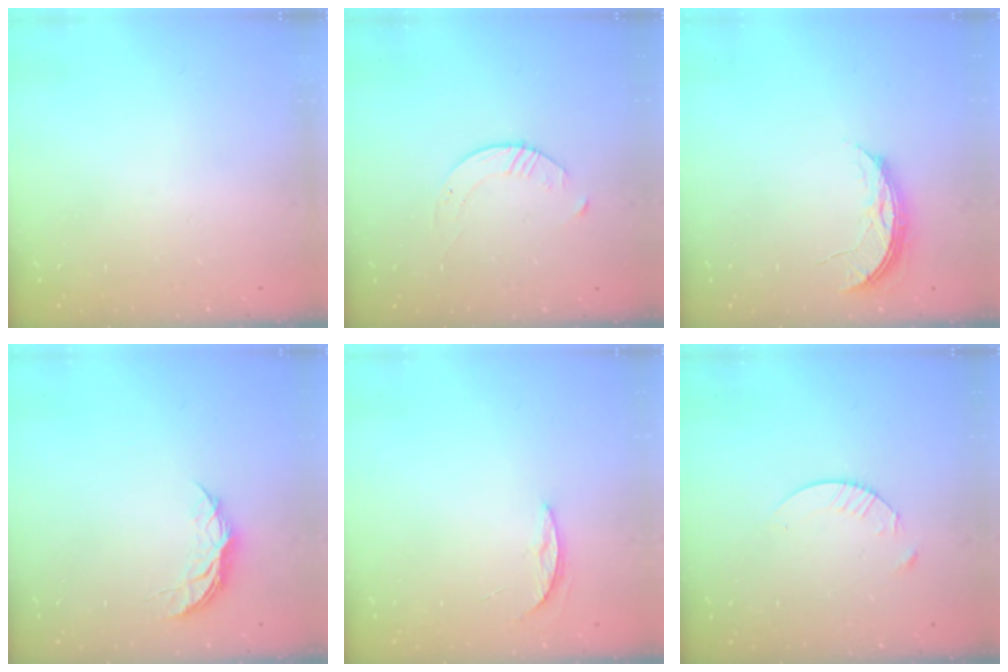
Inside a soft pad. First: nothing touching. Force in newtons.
{"total": 3.9, "press": 3.9, "slide": 0.4}
{"total": 5.6, "press": 5.6, "slide": 0.5}
{"total": 5.2, "press": 5.1, "slide": 0.5}
{"total": 4.5, "press": 4.4, "slide": 0.4}
{"total": 4.8, "press": 4.8, "slide": 0.6}